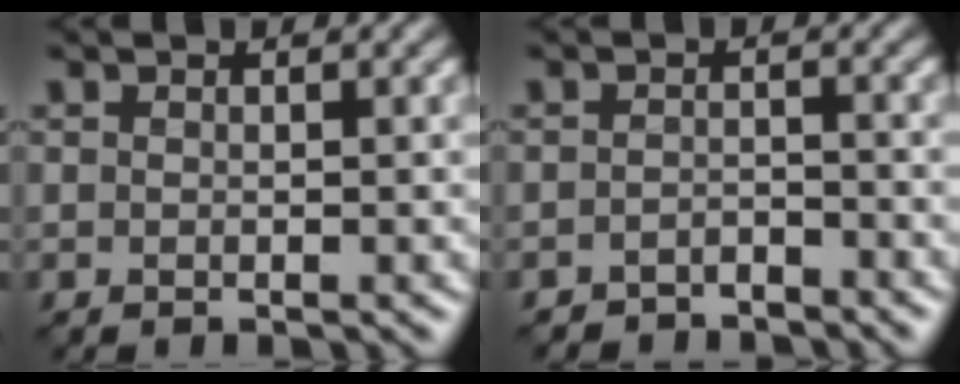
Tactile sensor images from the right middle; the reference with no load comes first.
{"total": 1.9, "force": [-1.8, 0.0, -0.3], "torque": [0.005, 0.006, -0.037]}